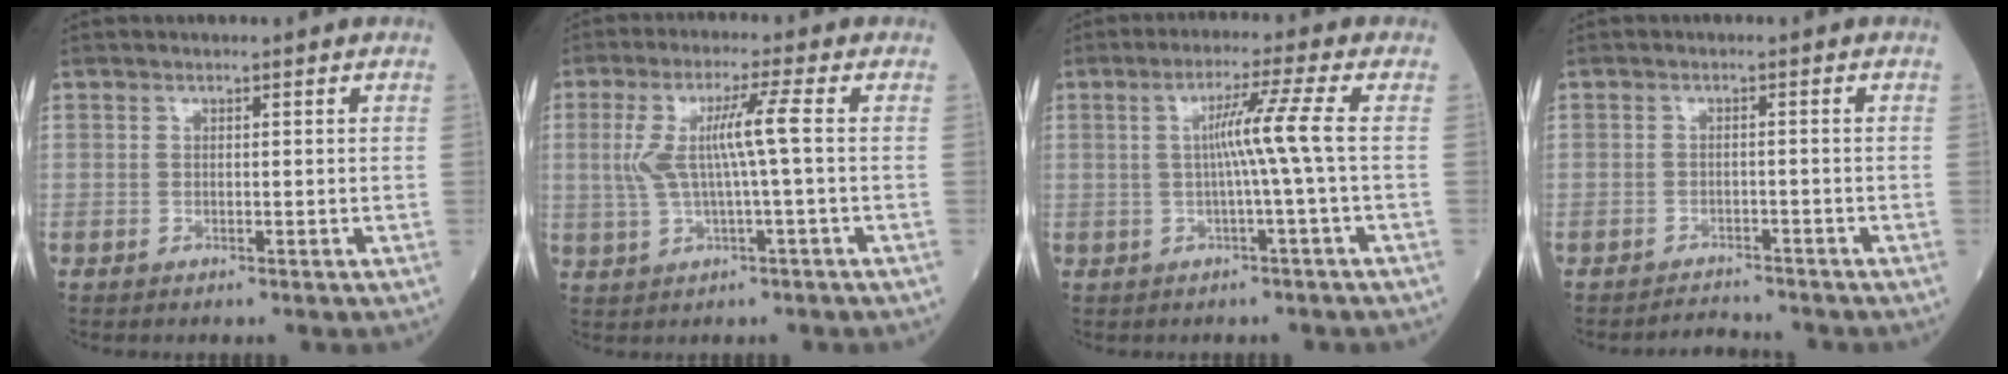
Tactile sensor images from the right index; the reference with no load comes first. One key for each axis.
{"total": 7.1, "fx": 0.6, "fy": -0.3, "fz": 7.0, "tx": -0.150, "ty": 0.014, "tz": 0.015}
{"total": 5.8, "fx": 0.0, "fy": -1.8, "fz": 5.5, "tx": -0.099, "ty": 0.008, "tz": 0.004}
{"total": 2.6, "fx": -2.6, "fy": 0.1, "fz": -0.2, "tx": 0.005, "ty": -0.010, "tz": -0.040}